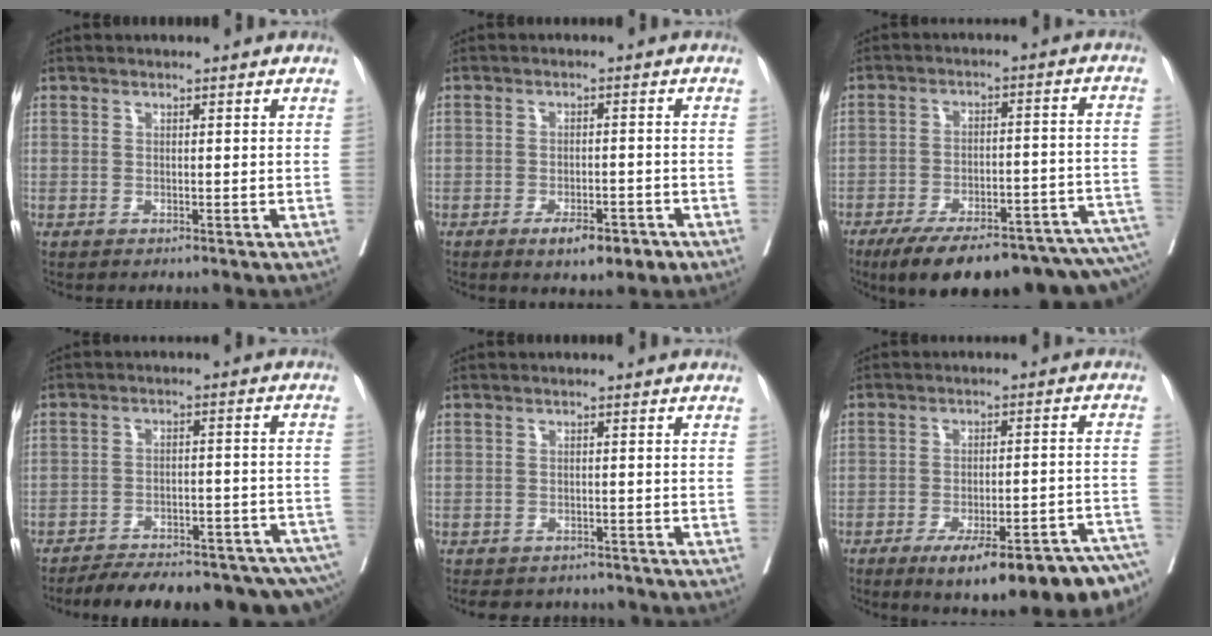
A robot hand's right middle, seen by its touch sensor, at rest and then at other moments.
{"total": 5.5, "force": [-3.3, 1.9, 3.9], "torque": [-0.053, -0.001, -0.042]}
{"total": 24.5, "force": [-18.7, 5.6, 14.9], "torque": [-0.147, 0.012, -0.248]}
{"total": 22.0, "force": [-18.6, 4.2, 11.0], "torque": [-0.120, 0.005, -0.242]}
{"total": 7.0, "force": [-6.4, 2.5, 1.2], "torque": [-0.013, 0.000, -0.079]}
{"total": 18.5, "force": [-14.2, 2.4, 11.7], "torque": [-0.088, 0.015, -0.189]}